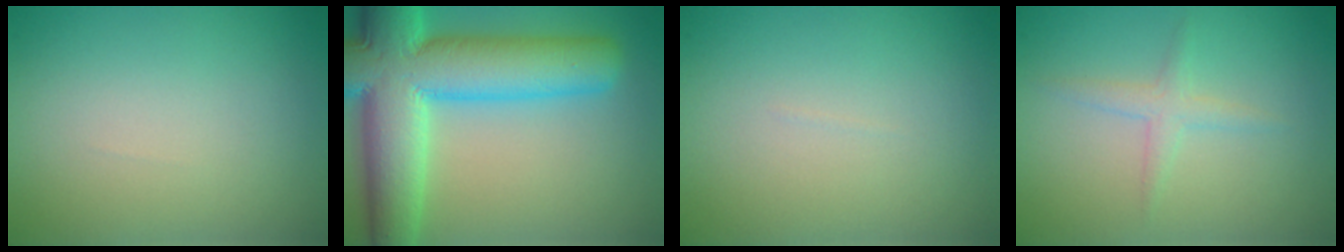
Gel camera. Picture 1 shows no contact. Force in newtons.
{"total": 12.5, "press": 12.5, "slide": 0.5}
{"total": 0.0}
{"total": 1.7, "press": 1.7, "slide": 0.1}